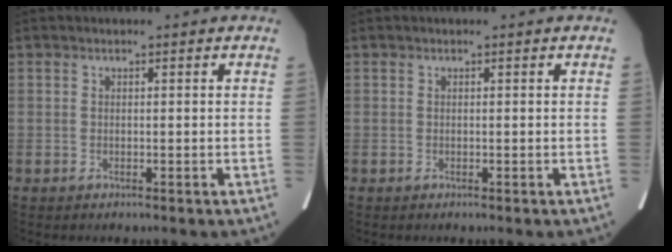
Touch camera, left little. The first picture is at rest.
{"total": 0.0}